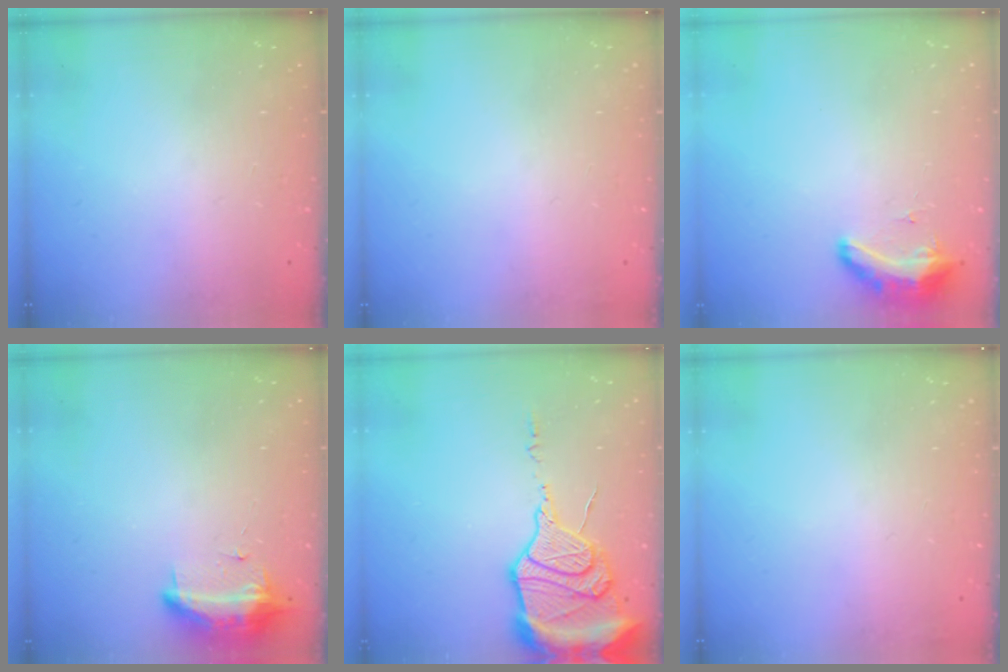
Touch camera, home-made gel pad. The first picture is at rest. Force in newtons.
{"total": 2.8, "press": 2.2, "slide": 1.7}
{"total": 8.5, "press": 8.3, "slide": 1.6}
{"total": 9.5, "press": 9.2, "slide": 2.4}
{"total": 18.9, "press": 18.8, "slide": 1.8}
{"total": 2.8, "press": 2.2, "slide": 1.7}